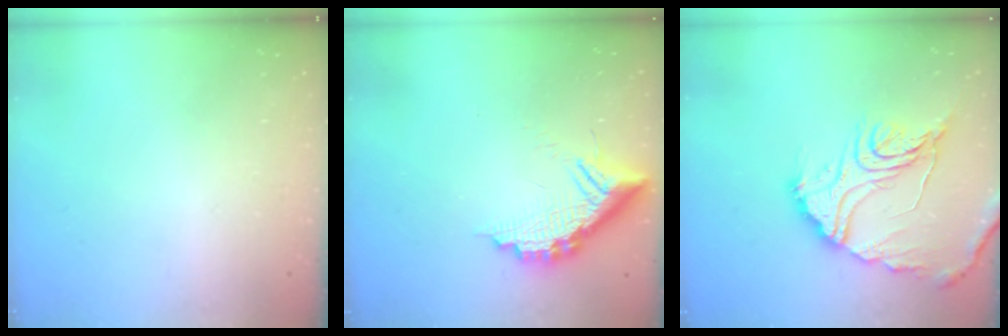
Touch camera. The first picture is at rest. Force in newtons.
{"total": 12.8, "press": 12.8, "slide": 0.7}
{"total": 18.2, "press": 18.1, "slide": 2.0}